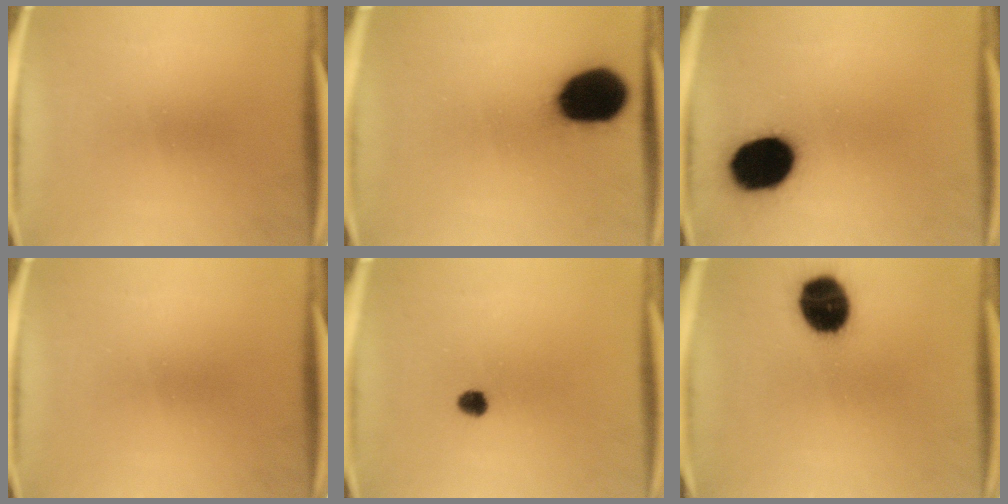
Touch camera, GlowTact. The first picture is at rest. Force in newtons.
{"total": 18.8}
{"total": 16.3}
{"total": 0.0}
{"total": 2.5}
{"total": 14.2}